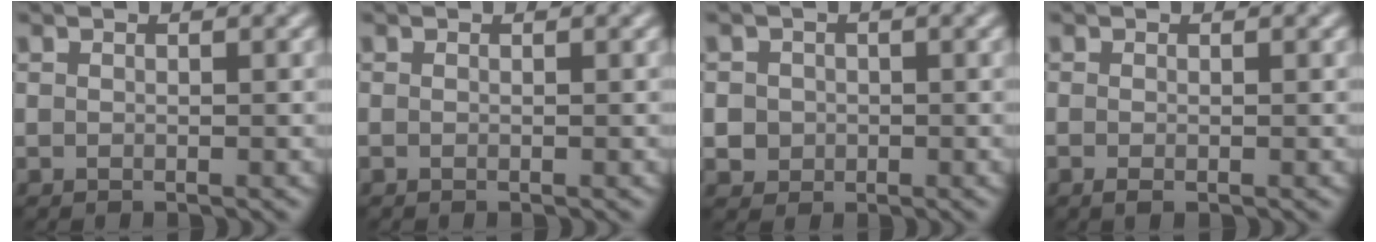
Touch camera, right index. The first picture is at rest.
{"total": 0.0}
{"total": 2.2, "force": [-0.4, 2.1, 0.5], "torque": [0.004, 0.004, -0.007]}
{"total": 0.9, "force": [-0.5, 0.2, 0.6], "torque": [-0.013, -0.004, -0.010]}